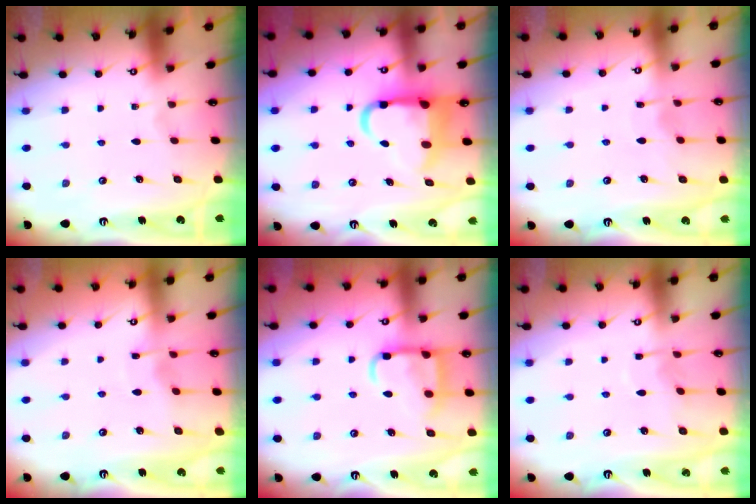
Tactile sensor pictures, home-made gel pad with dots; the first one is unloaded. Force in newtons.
{"total": 10.9, "press": 10.7, "slide": 2.0}
{"total": 3.6, "press": 3.6, "slide": 0.4}
{"total": 2.9, "press": 2.9, "slide": 0.1}
{"total": 12.4, "press": 12.3, "slide": 1.4}
{"total": 4.7, "press": 4.6, "slide": 0.8}